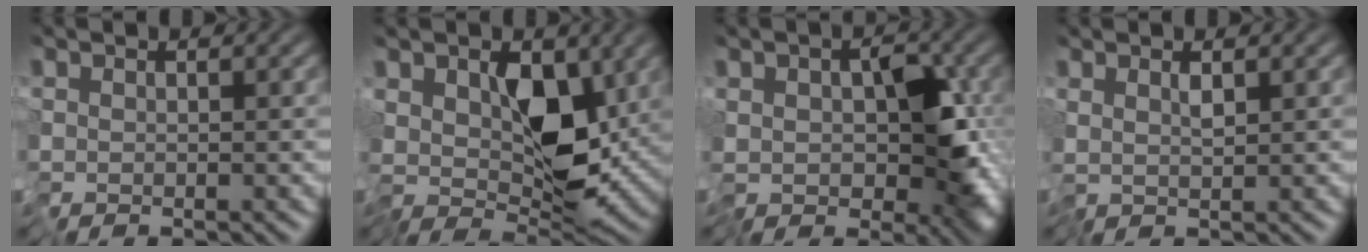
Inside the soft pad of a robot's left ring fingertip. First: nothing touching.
{"total": 6.9, "force": [0.9, 3.6, 5.8], "torque": [-0.093, -0.015, 0.012]}
{"total": 8.4, "force": [-2.2, 4.6, 6.6], "torque": [-0.092, -0.010, -0.047]}
{"total": 1.2, "force": [0.5, -0.1, 1.1], "torque": [-0.022, -0.002, 0.012]}